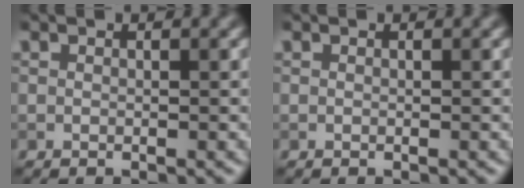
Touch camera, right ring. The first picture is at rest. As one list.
[{"total": 0.0}]